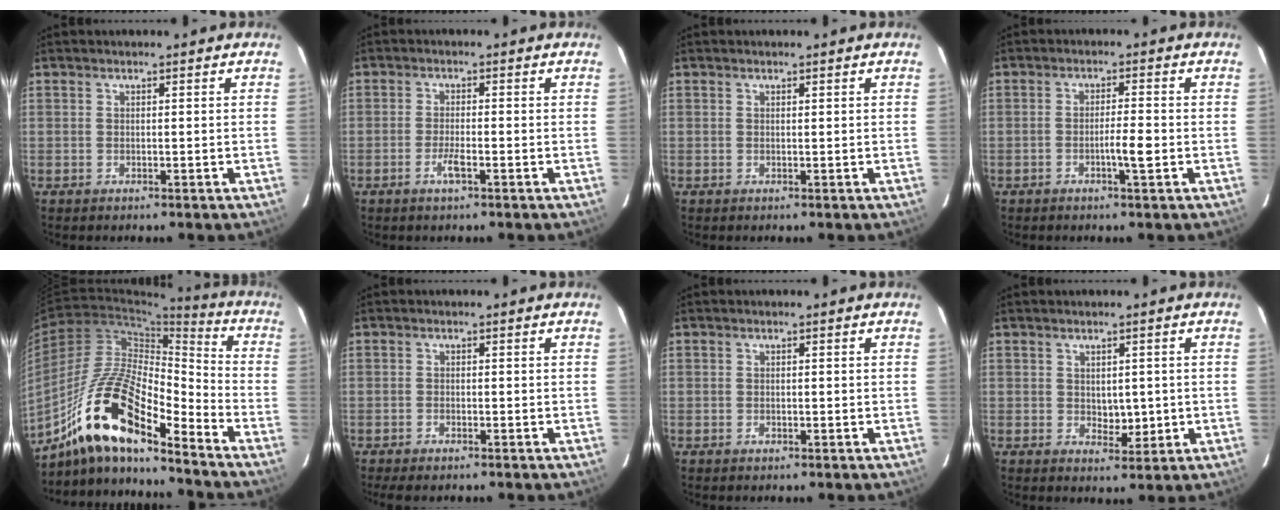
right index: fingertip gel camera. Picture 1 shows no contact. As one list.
[{"total": 2.8, "force": [-1.4, 0.4, 2.4], "torque": [-0.049, -0.002, -0.027]}, {"total": 0.0}, {"total": 3.5, "force": [-1.2, 0.2, 3.3], "torque": [-0.055, 0.001, -0.020]}, {"total": 17.3, "force": [-11.9, 4.2, 11.8], "torque": [-0.220, 0.019, -0.210]}, {"total": 3.0, "force": [-2.2, 1.0, 1.8], "torque": [-0.035, -0.007, -0.031]}, {"total": 0.9, "force": [-0.3, 0.6, 0.6], "torque": [-0.010, 0.001, -0.004]}, {"total": 1.9, "force": [-0.1, 1.1, 1.5], "torque": [-0.025, -0.003, 0.003]}]